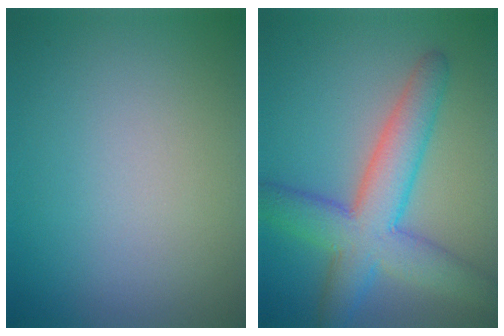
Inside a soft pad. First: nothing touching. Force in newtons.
{"total": 7.3, "press": 7.3, "slide": 0.3}